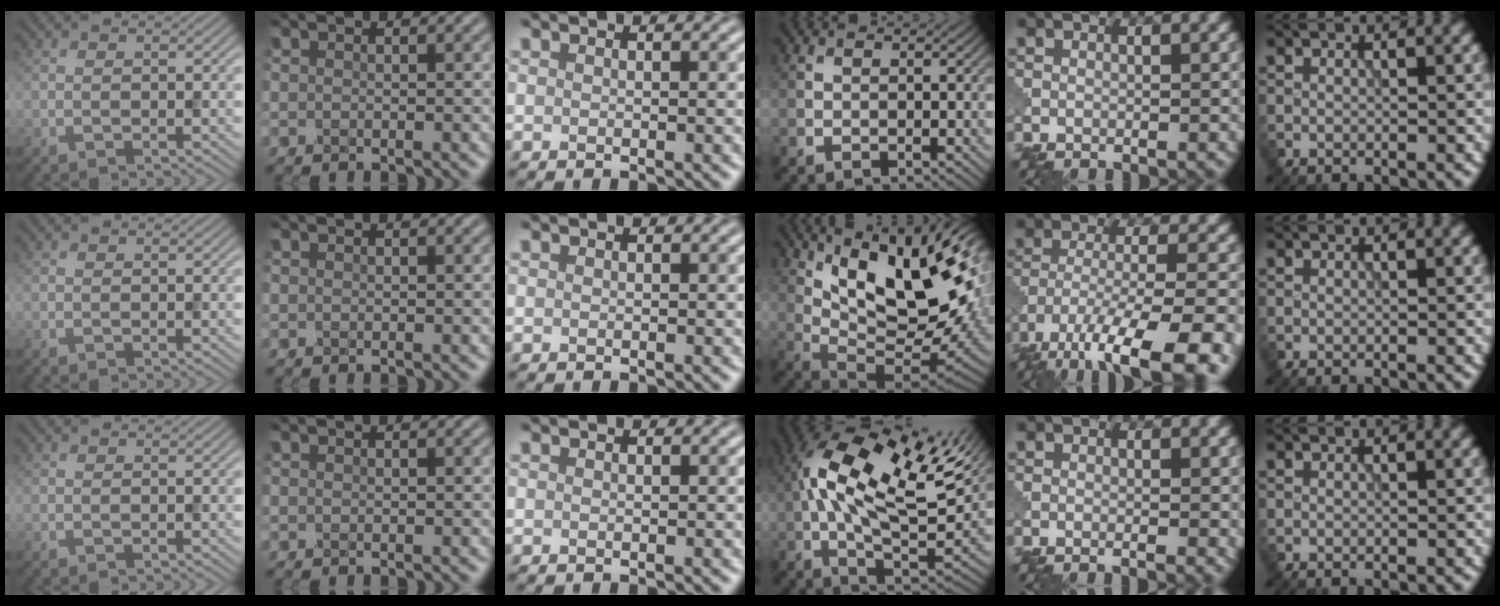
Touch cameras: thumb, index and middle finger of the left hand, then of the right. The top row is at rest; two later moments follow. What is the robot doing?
{"motion": "shake", "object": "salt shaker"}